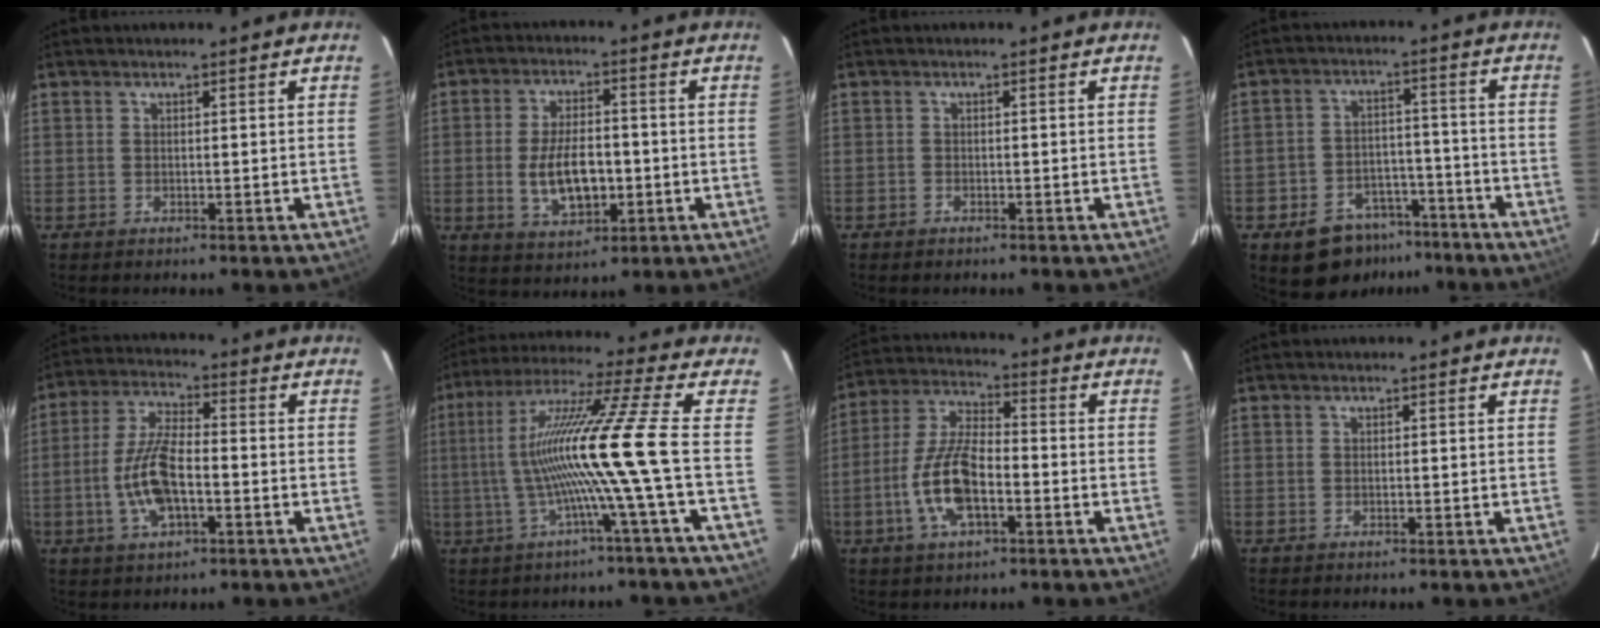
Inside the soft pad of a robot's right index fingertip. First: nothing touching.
{"total": 9.9, "force": [-1.8, 5.0, 8.3], "torque": [-0.162, -0.005, -0.022]}
{"total": 0.9, "force": [-0.8, 0.5, 0.0], "torque": [-0.005, 0.002, -0.014]}
{"total": 10.7, "force": [-7.2, 6.9, 3.8], "torque": [-0.088, 0.026, -0.089]}
{"total": 10.8, "force": [-2.8, 4.2, 9.5], "torque": [-0.197, 0.003, -0.054]}
{"total": 14.5, "force": [-2.5, -3.6, 13.8], "torque": [-0.242, -0.002, -0.042]}
{"total": 12.0, "force": [-3.9, 4.8, 10.3], "torque": [-0.220, 0.003, -0.076]}
{"total": 0.0}